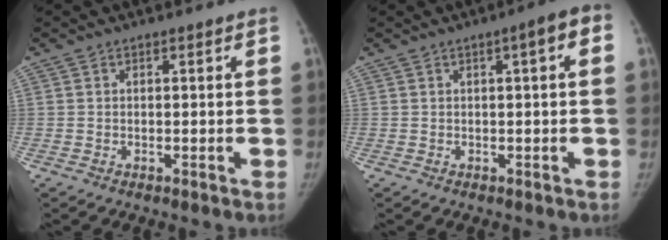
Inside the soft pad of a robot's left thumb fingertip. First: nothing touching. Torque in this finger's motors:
{"motor_torque": [0.10, 0.08, 0.04, 0.60, 0.01]}